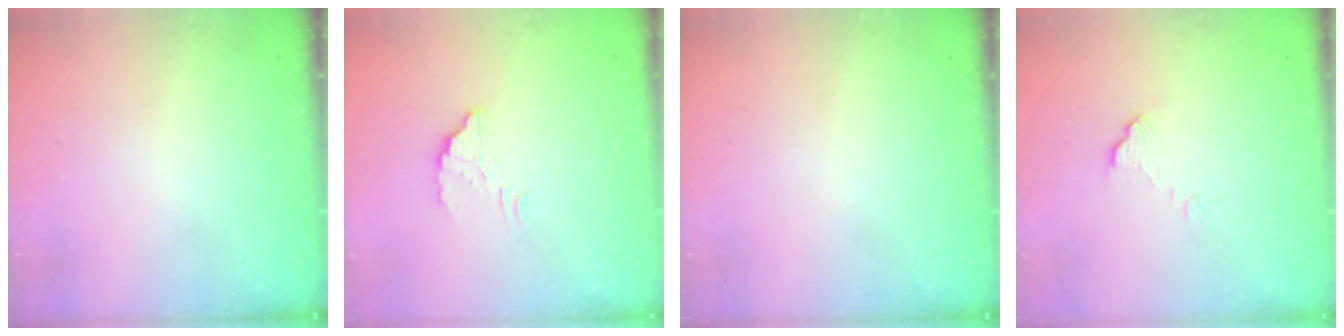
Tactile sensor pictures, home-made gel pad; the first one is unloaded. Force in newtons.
{"total": 3.4, "press": 3.4, "slide": 0.1}
{"total": 0.0}
{"total": 5.0, "press": 5.0, "slide": 0.5}